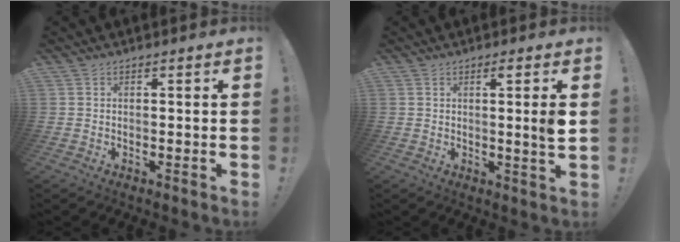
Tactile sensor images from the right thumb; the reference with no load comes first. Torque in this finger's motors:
{"motor_torque": [-0.25, 0.33, 0.88, 0.10, 0.09]}